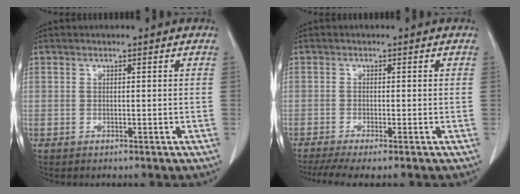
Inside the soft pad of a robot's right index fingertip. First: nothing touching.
{"total": 5.2, "force": [-3.9, 0.1, 3.4], "torque": [-0.056, -0.010, -0.065]}